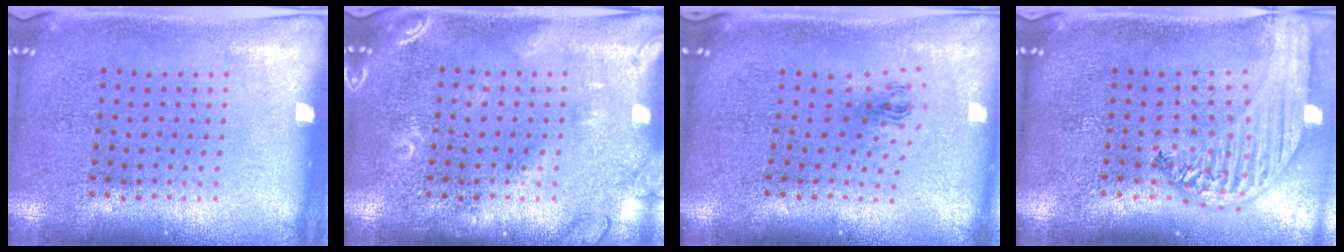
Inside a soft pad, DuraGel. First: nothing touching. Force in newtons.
{"total": 2.5, "press": 2.4, "slide": 0.5}
{"total": 1.1, "press": 0.5, "slide": 1.0}
{"total": 3.1, "press": 2.4, "slide": 1.9}